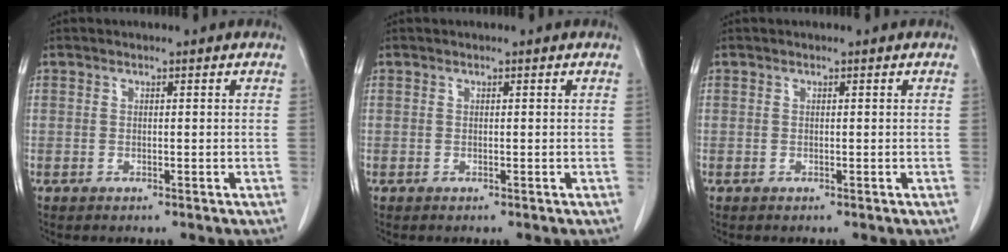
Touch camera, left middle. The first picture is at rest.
{"total": 0.0}
{"total": 0.0}